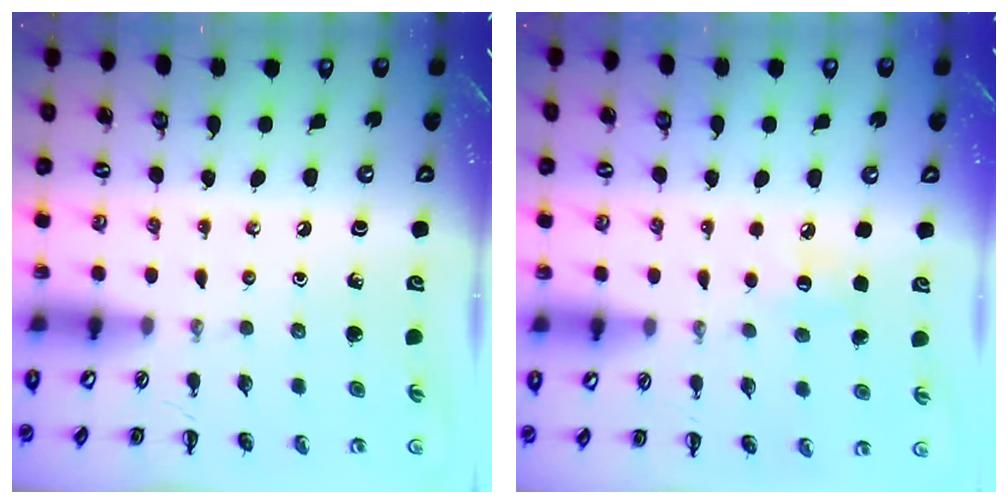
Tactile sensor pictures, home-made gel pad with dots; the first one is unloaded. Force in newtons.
{"total": 6.2, "press": 5.9, "slide": 1.7}